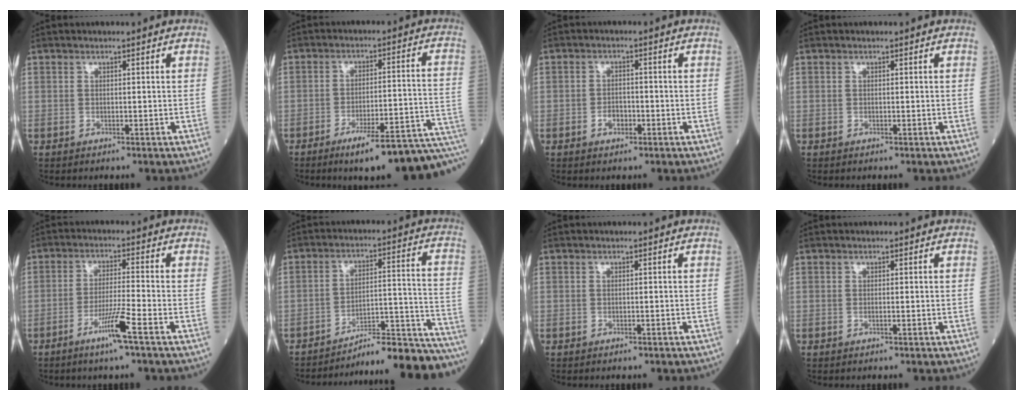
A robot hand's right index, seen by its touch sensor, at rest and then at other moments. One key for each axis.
{"total": 16.3, "fx": -12.3, "fy": 0.9, "fz": 10.7, "tx": -0.080, "ty": 0.032, "tz": -0.173}
{"total": 2.5, "fx": -1.1, "fy": 1.6, "fz": 1.5, "tx": -0.022, "ty": 0.006, "tz": -0.017}
{"total": 0.0}
{"total": 6.1, "fx": -3.5, "fy": -0.9, "fz": 4.8, "tx": -0.090, "ty": -0.010, "tz": -0.071}
{"total": 20.0, "fx": -19.5, "fy": -0.2, "fz": 4.6, "tx": -0.014, "ty": 0.031, "tz": -0.266}
{"total": 0.7, "fx": -0.7, "fy": 0.2, "fz": 0.3, "tx": -0.008, "ty": -0.001, "tz": -0.009}
{"total": 0.0}